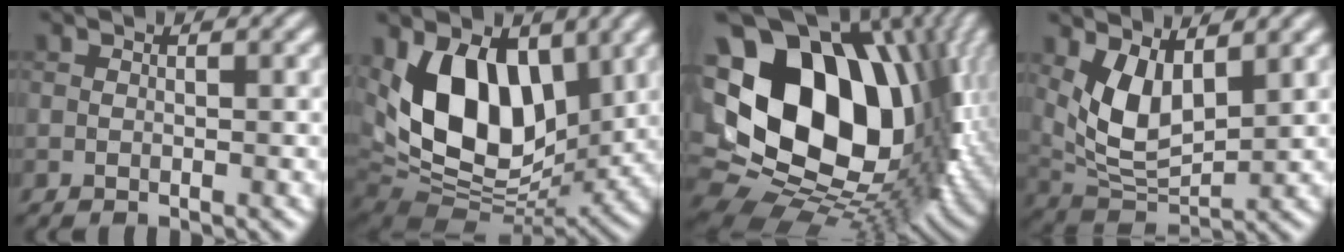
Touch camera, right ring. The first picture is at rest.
{"total": 11.3, "force": [2.6, 7.1, 8.4], "torque": [-0.142, -0.012, 0.035]}
{"total": 21.5, "force": [4.4, 15.0, 14.8], "torque": [-0.261, 0.009, 0.107]}
{"total": 5.7, "force": [2.1, 2.9, 4.5], "torque": [-0.095, -0.012, 0.048]}